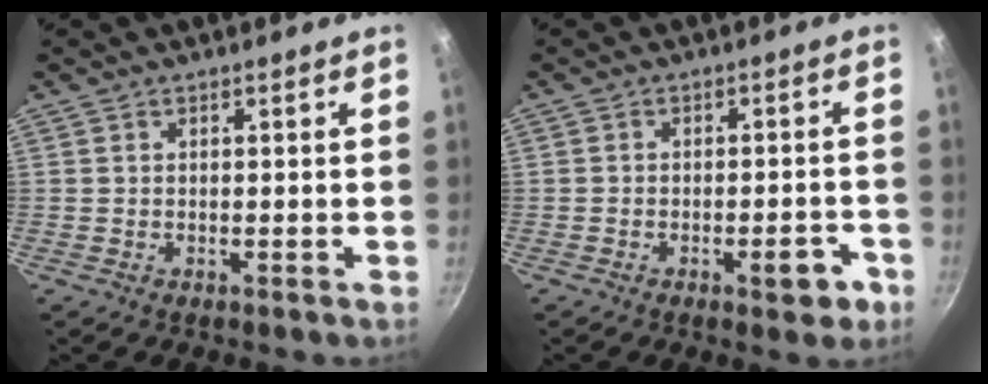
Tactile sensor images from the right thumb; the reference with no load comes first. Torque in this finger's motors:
{"motor_torque": [1.23, 0.65, -0.12, 0.04, 0.13]}